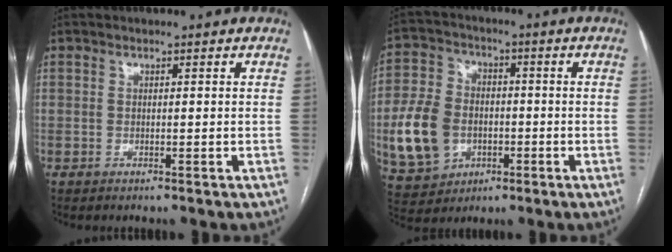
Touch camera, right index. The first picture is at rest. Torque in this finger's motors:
{"motor_torque": [0.34, -0.24, 0.32, 0.14]}